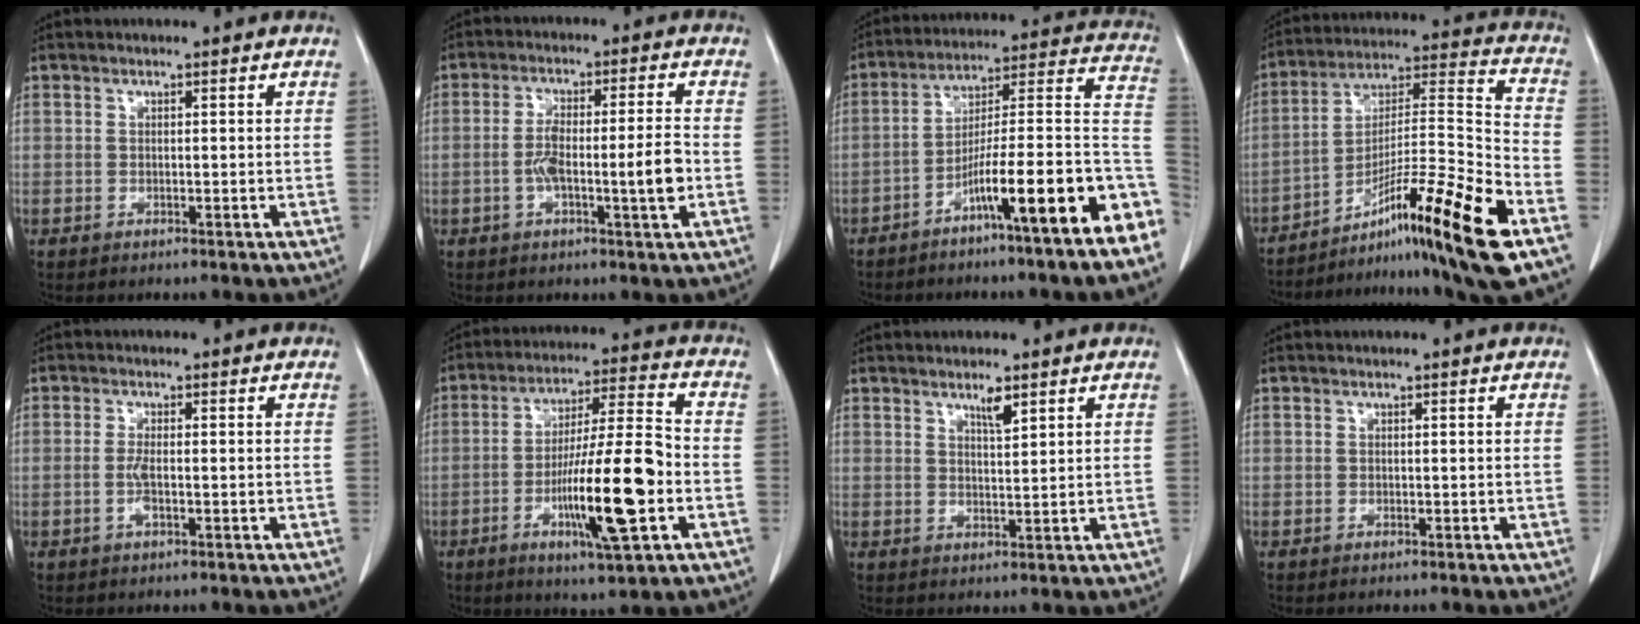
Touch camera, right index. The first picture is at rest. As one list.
[{"total": 8.1, "force": [-1.9, 0.6, 7.9], "torque": [-0.142, 0.010, -0.033]}, {"total": 18.2, "force": [-9.5, 0.5, 15.5], "torque": [-0.161, 0.037, -0.151]}, {"total": 21.8, "force": [-12.8, -0.7, 17.6], "torque": [-0.269, -0.003, -0.209]}, {"total": 2.3, "force": [-0.6, 0.5, 2.2], "torque": [-0.049, -0.003, -0.014]}, {"total": 15.8, "force": [-4.6, 1.2, 15.1], "torque": [-0.265, -0.005, -0.075]}, {"total": 2.7, "force": [1.8, 0.3, 1.9], "torque": [-0.036, -0.004, 0.033]}, {"total": 0.0}]